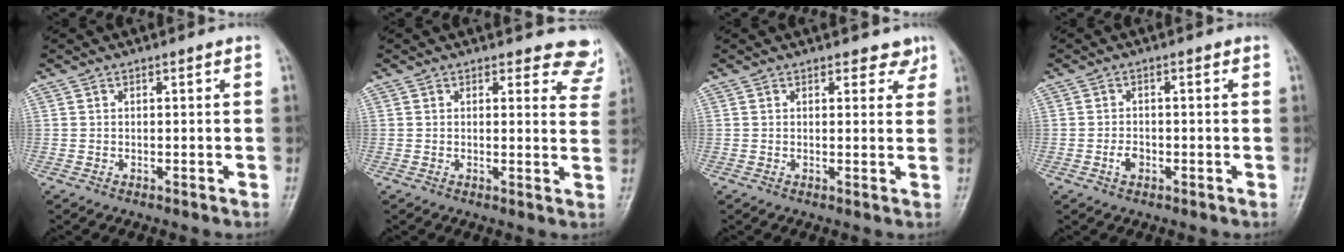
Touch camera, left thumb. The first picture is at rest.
{"total": 7.5, "force": [6.9, 2.9, 0.6], "torque": [0.046, -0.040, 0.044]}
{"total": 2.2, "force": [1.5, 1.2, 1.1], "torque": [0.003, -0.005, 0.014]}
{"total": 2.1, "force": [-0.8, 1.5, 1.3], "torque": [-0.019, 0.004, -0.018]}